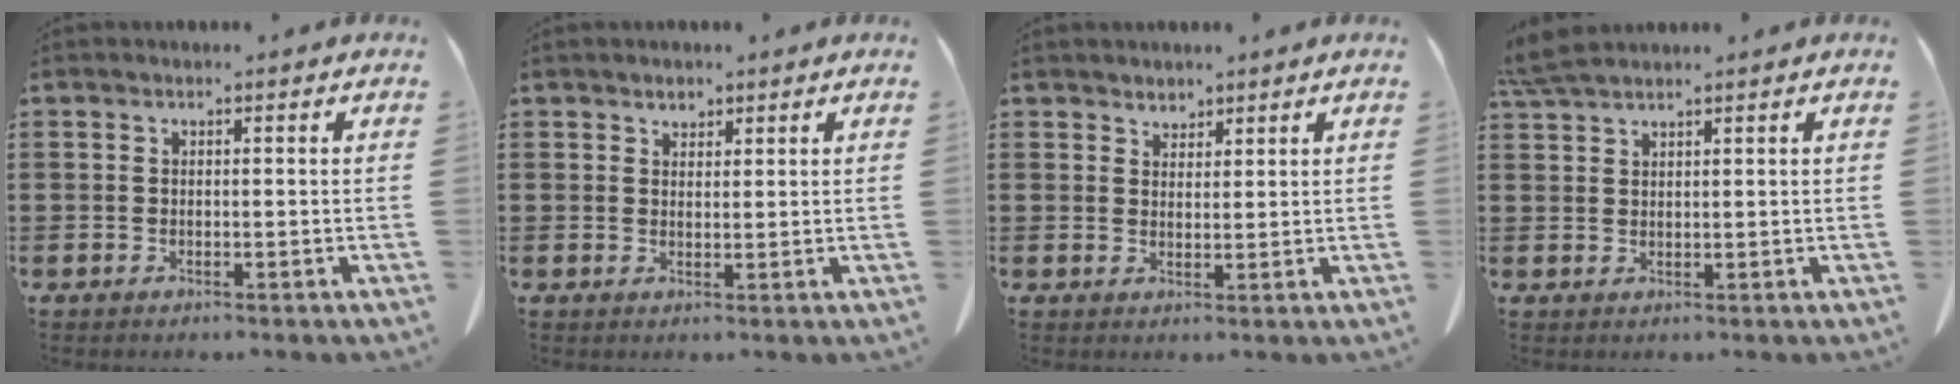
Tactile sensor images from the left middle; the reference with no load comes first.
{"total": 1.5, "force": [1.4, 0.6, 0.1], "torque": [-0.005, 0.000, 0.029]}
{"total": 2.0, "force": [1.9, 0.7, 0.0], "torque": [-0.004, 0.001, 0.038]}
{"total": 3.7, "force": [3.2, 0.3, 1.8], "torque": [-0.044, -0.001, 0.062]}